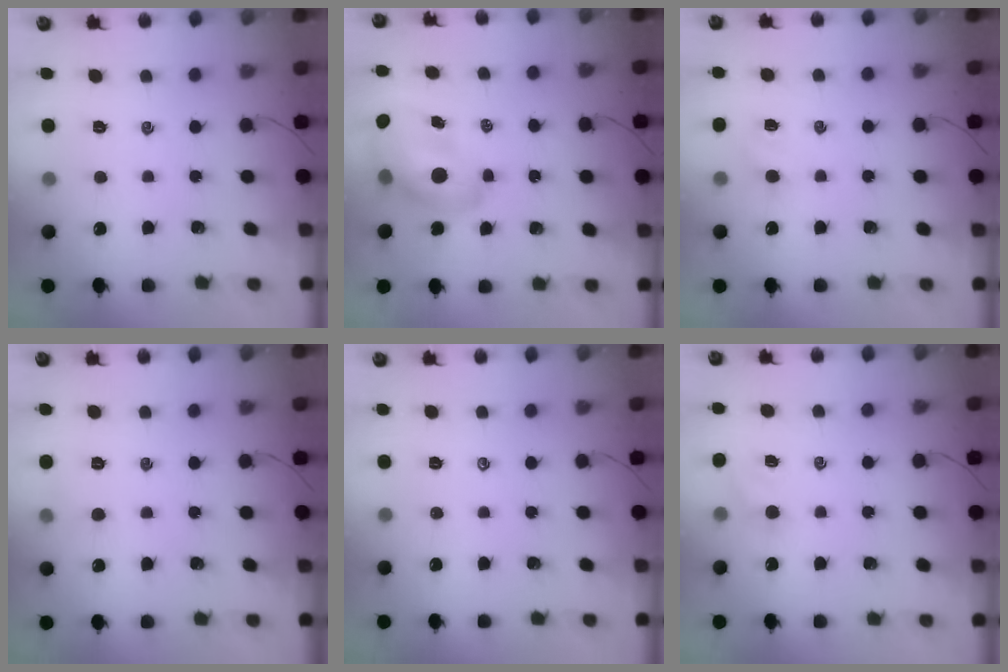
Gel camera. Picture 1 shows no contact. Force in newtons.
{"total": 13.2, "press": 12.7, "slide": 3.9}
{"total": 2.8, "press": 2.6, "slide": 1.0}
{"total": 3.2, "press": 3.0, "slide": 1.1}
{"total": 0.0}
{"total": 3.5, "press": 3.3, "slide": 1.0}